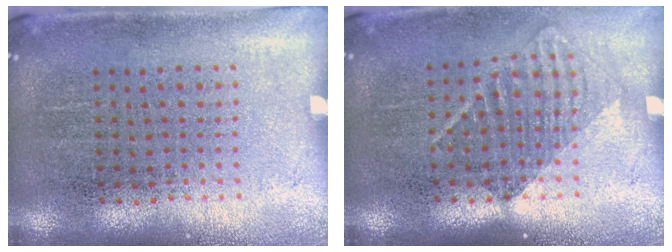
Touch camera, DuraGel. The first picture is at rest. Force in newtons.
{"total": 1.3, "press": 1.0, "slide": 0.8}